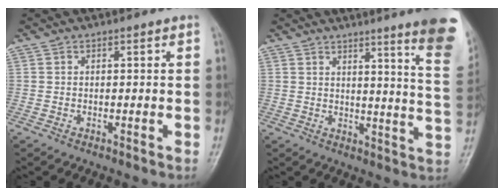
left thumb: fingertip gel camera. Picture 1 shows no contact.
{"total": 16.2, "force": [10.8, 0.9, 12.1], "torque": [-0.127, -0.074, 0.117]}